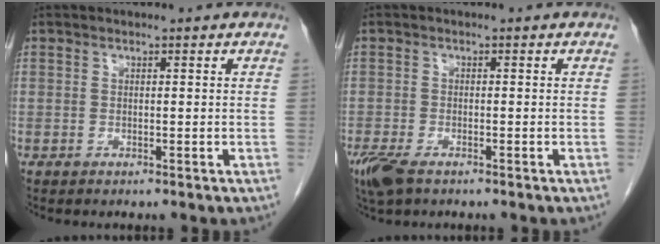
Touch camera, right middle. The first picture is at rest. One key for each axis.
{"total": 4.9, "fx": -3.2, "fy": 1.9, "fz": 3.1, "tx": -0.067, "ty": -0.012, "tz": -0.057}